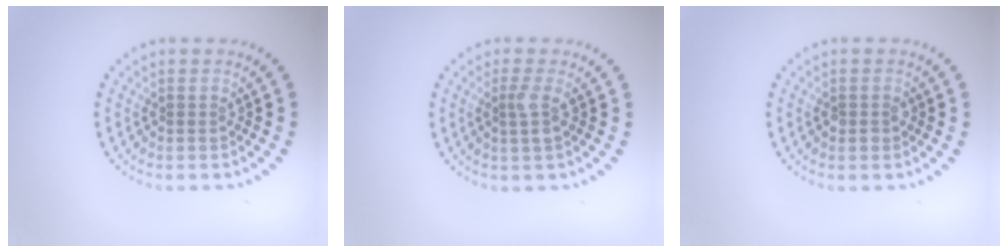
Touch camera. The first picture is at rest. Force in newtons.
{"total": 1.5, "press": 1.2, "slide": 0.9}
{"total": 1.0, "press": 1.0, "slide": 0.2}